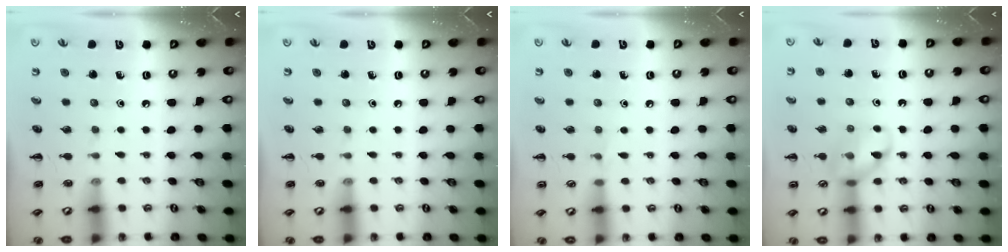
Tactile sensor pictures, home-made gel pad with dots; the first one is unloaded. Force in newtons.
{"total": 0.0}
{"total": 3.3, "press": 3.0, "slide": 1.2}
{"total": 11.9, "press": 11.8, "slide": 1.2}